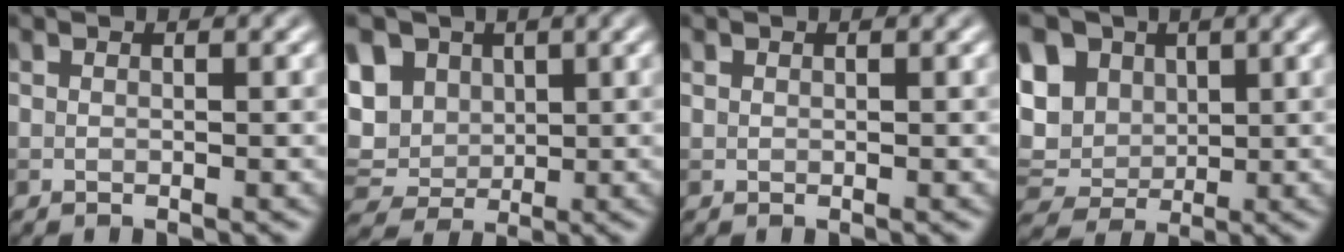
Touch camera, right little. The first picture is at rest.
{"total": 8.6, "force": [3.0, 6.8, 4.3], "torque": [-0.087, 0.024, 0.038]}
{"total": 0.0}
{"total": 10.8, "force": [3.8, 8.6, 5.5], "torque": [-0.115, 0.024, 0.055]}